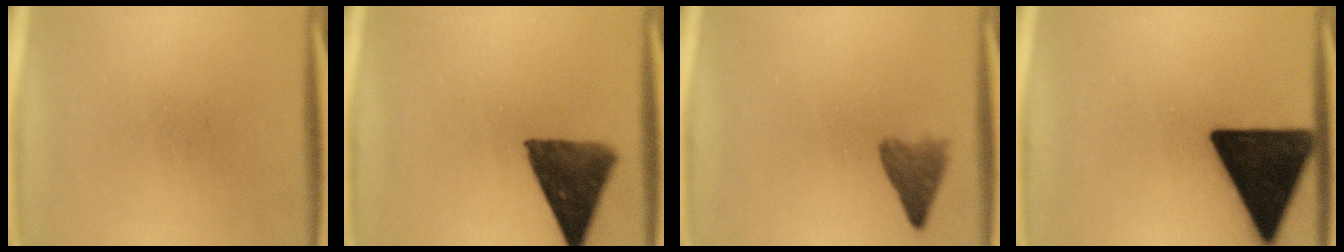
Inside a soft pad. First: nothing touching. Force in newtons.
{"total": 11.0}
{"total": 3.5}
{"total": 19.6}